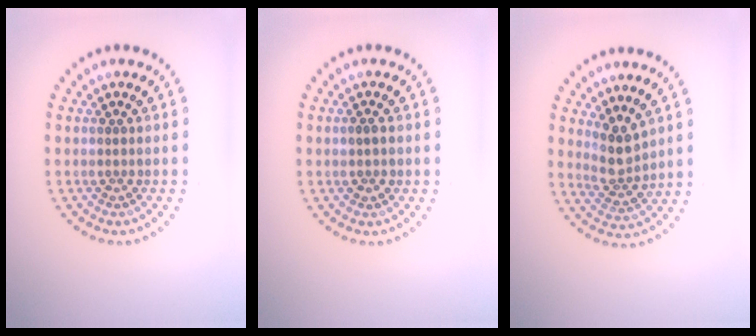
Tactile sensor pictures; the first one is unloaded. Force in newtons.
{"total": 1.2, "press": 1.2, "slide": 0.1}
{"total": 2.6, "press": 2.1, "slide": 1.5}